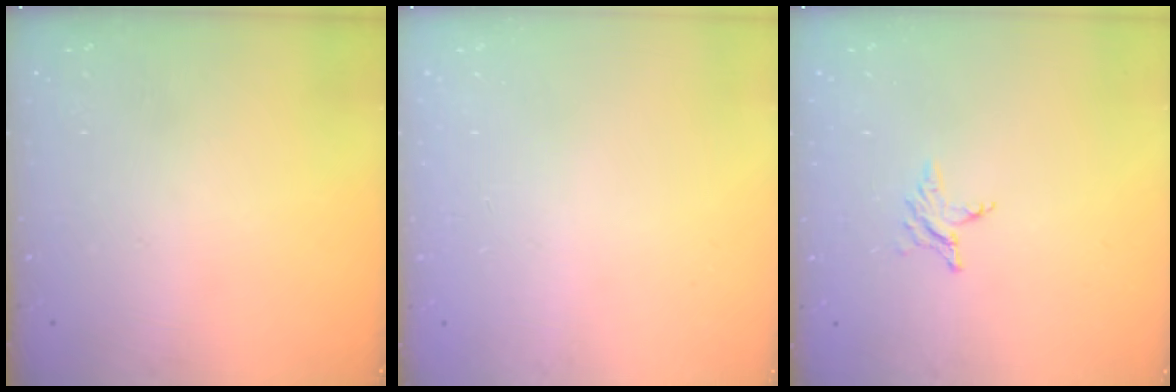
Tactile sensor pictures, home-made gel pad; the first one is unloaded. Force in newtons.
{"total": 0.0}
{"total": 2.9, "press": 2.9, "slide": 0.3}